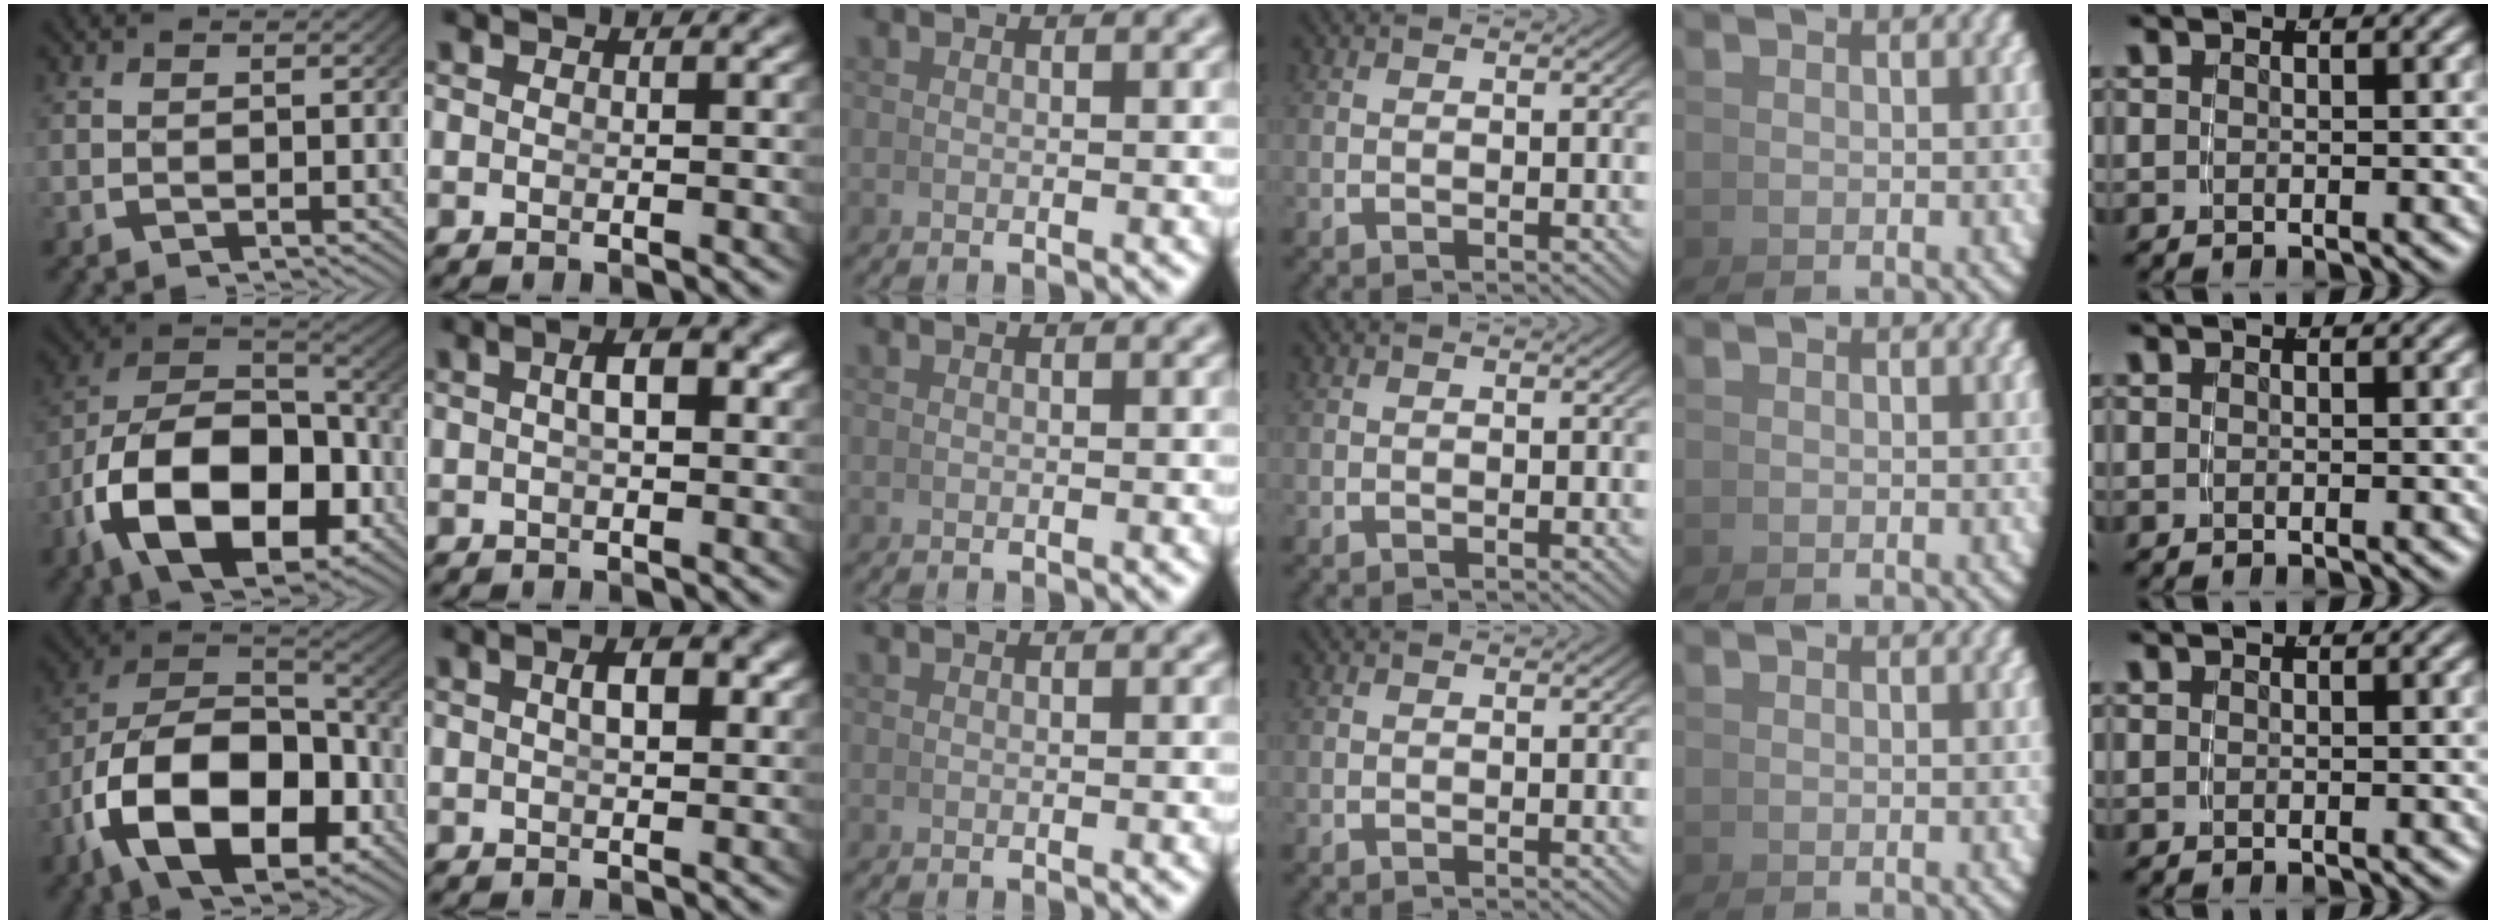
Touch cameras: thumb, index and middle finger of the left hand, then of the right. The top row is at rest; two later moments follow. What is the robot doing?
{"motion": "grasp_and_lifting", "object": "photo album"}